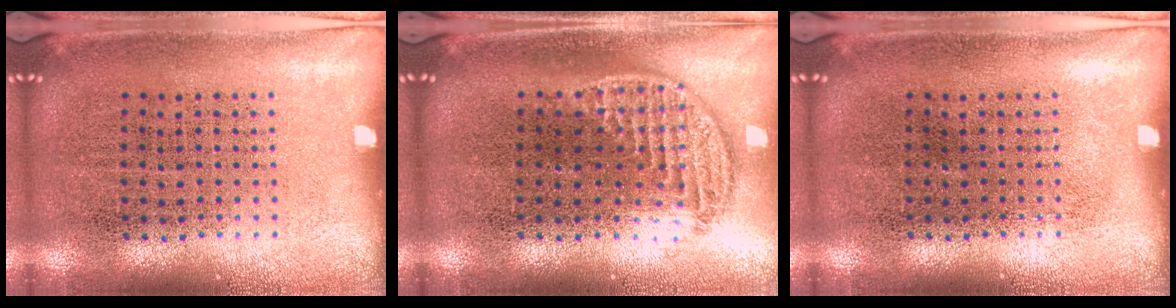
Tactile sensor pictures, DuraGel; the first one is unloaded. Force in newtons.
{"total": 1.3, "press": 1.1, "slide": 0.6}
{"total": 0.0}